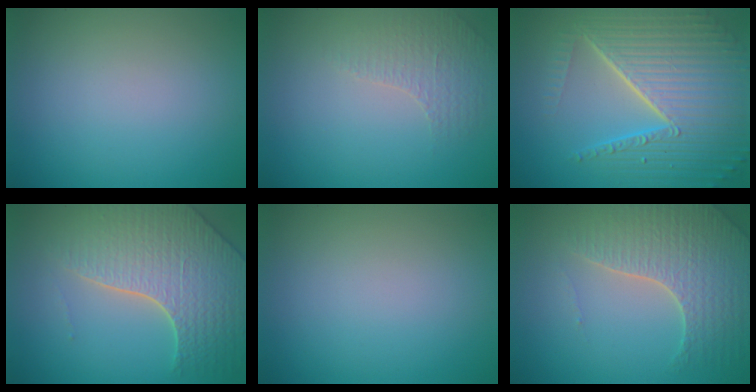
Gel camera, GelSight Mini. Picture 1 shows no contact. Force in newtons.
{"total": 1.3, "press": 0.9, "slide": 0.9}
{"total": 10.2, "press": 6.6, "slide": 7.8}
{"total": 6.4, "press": 5.2, "slide": 3.7}
{"total": 0.0}
{"total": 4.6, "press": 4.5, "slide": 1.1}